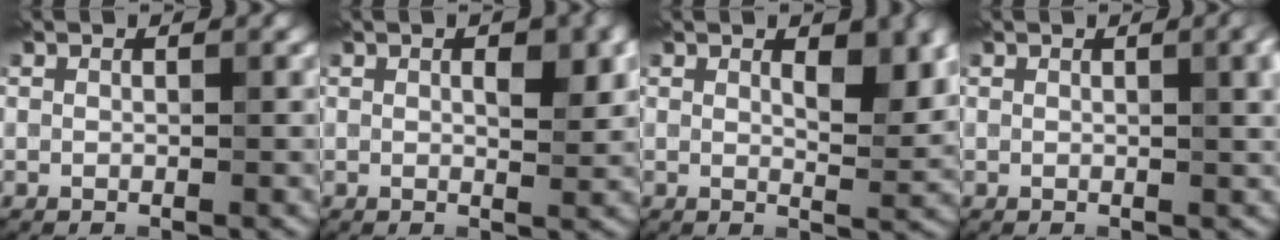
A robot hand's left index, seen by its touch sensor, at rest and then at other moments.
{"total": 3.1, "force": [0.9, 1.3, 2.7], "torque": [-0.041, -0.001, 0.017]}
{"total": 4.1, "force": [1.6, 1.5, 3.4], "torque": [-0.048, -0.005, 0.027]}
{"total": 4.5, "force": [1.2, 1.9, 3.9], "torque": [-0.033, 0.006, 0.020]}